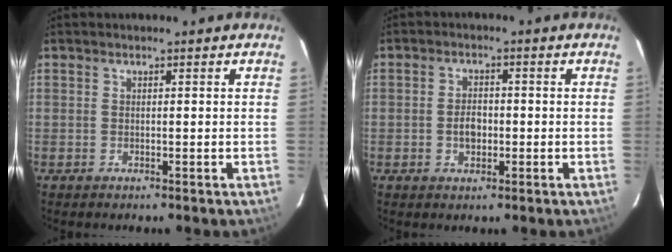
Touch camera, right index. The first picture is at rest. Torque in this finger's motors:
{"motor_torque": [0.65, 0.19, 0.10, 0.02]}